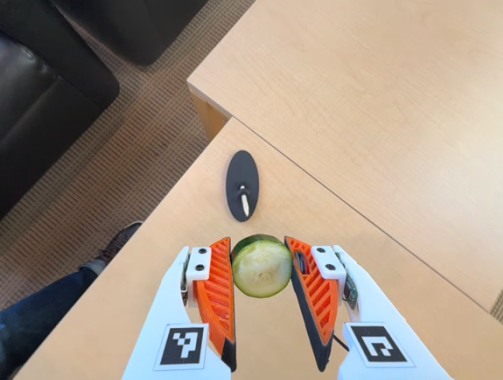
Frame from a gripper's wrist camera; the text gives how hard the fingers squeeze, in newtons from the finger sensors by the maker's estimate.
{"total": 10.4, "left": 10.0, "right": 10.8}